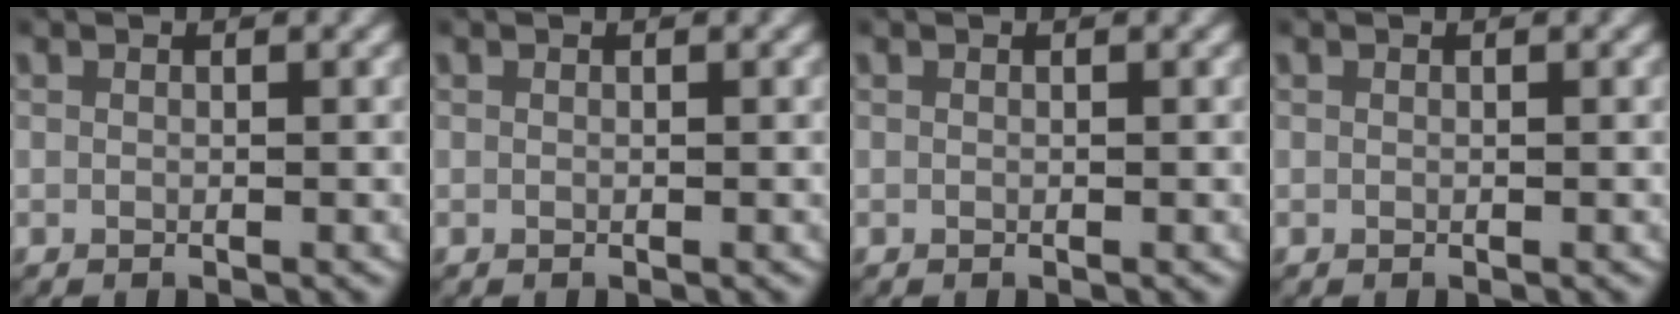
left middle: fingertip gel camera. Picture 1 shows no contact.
{"total": 0.0}
{"total": 0.0}
{"total": 0.0}